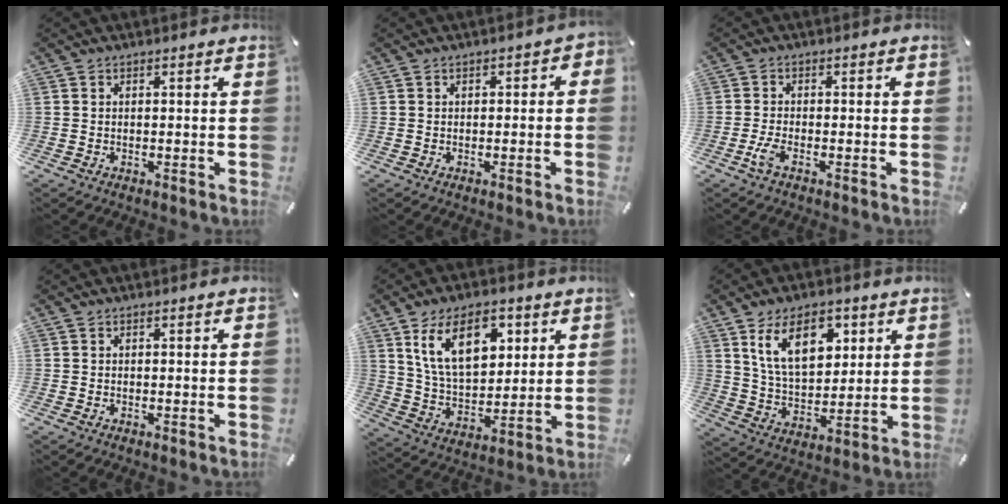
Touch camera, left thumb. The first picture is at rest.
{"total": 1.5, "force": [-0.8, 1.0, 0.8], "torque": [-0.014, 0.005, -0.016]}
{"total": 2.9, "force": [-1.3, 0.7, 2.4], "torque": [-0.062, -0.007, -0.029]}
{"total": 0.0}
{"total": 15.5, "force": [7.3, 9.0, 10.3], "torque": [-0.194, -0.012, 0.128]}
{"total": 14.2, "force": [6.9, 8.2, 9.3], "torque": [-0.168, -0.010, 0.123]}